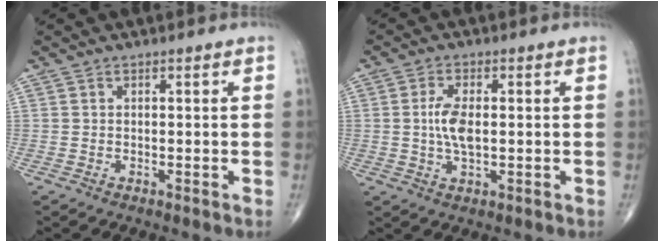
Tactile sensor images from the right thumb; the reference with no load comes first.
{"total": 5.5, "force": [0.1, 2.4, 4.9], "torque": [-0.102, -0.002, 0.000]}